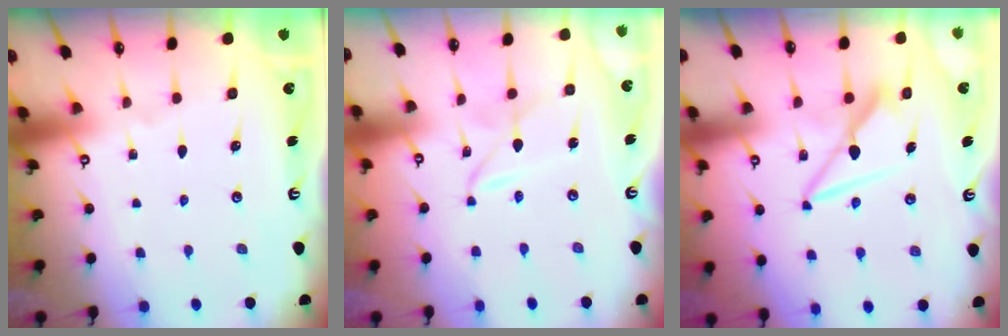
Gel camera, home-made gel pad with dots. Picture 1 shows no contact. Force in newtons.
{"total": 2.9, "press": 2.9, "slide": 0.2}
{"total": 8.2, "press": 8.2, "slide": 0.0}